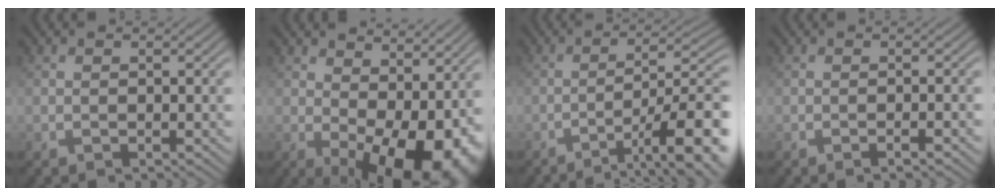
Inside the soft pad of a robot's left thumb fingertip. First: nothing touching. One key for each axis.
{"total": 14.2, "fx": 0.2, "fy": 8.0, "fz": 11.7, "tx": -0.155, "ty": -0.024, "tz": 0.035}
{"total": 12.2, "fx": -6.6, "fy": 2.9, "fz": 9.9, "tx": -0.137, "ty": 0.017, "tz": -0.094}
{"total": 1.7, "fx": -0.7, "fy": 0.2, "fz": 1.5, "tx": -0.018, "ty": 0.005, "tz": -0.017}